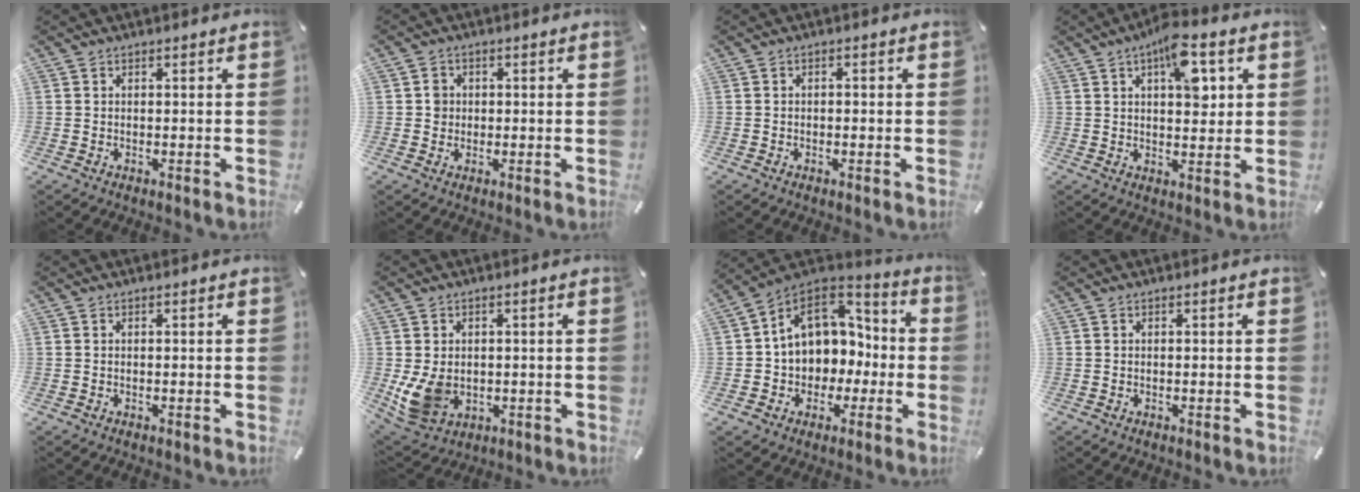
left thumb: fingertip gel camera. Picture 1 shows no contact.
{"total": 2.9, "force": [0.0, 2.7, 0.9], "torque": [-0.002, -0.001, -0.007]}
{"total": 1.0, "force": [-0.5, 0.7, 0.5], "torque": [-0.010, 0.002, -0.012]}
{"total": 10.8, "force": [4.4, 5.2, 8.3], "torque": [-0.102, -0.021, 0.069]}
{"total": 0.0}
{"total": 8.1, "force": [-0.1, 6.8, 4.3], "torque": [-0.103, -0.005, -0.001]}
{"total": 11.6, "force": [1.5, 10.6, 4.4], "torque": [-0.090, 0.000, 0.039]}
{"total": 0.0}